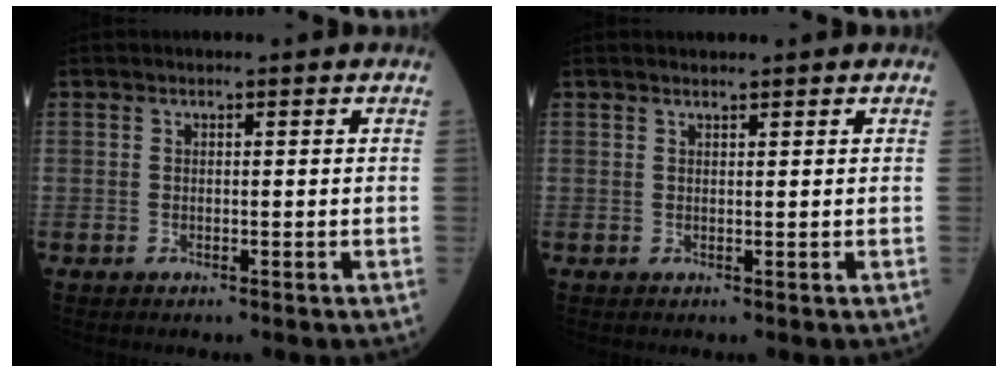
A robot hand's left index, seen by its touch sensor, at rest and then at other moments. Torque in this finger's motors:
{"motor_torque": [0.27, -0.22, 0.00, -0.01]}